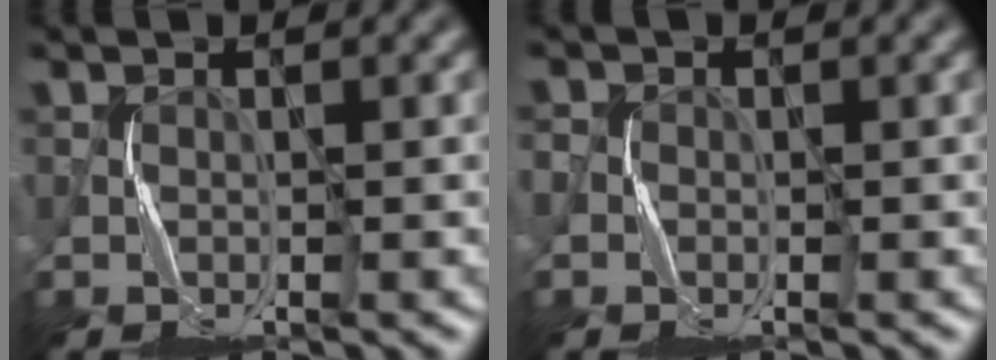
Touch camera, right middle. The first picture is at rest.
{"total": 1.0, "force": [-0.6, 0.4, -0.6], "torque": [0.012, -0.002, -0.014]}